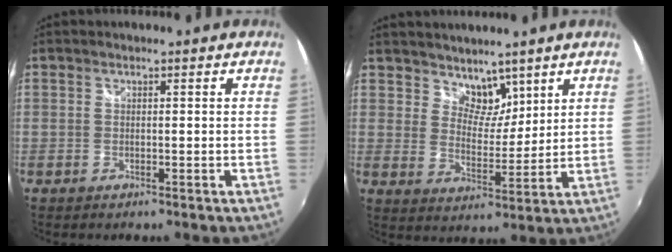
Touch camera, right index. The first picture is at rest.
{"total": 6.1, "force": [4.8, 3.3, 1.8], "torque": [-0.014, -0.002, 0.084]}